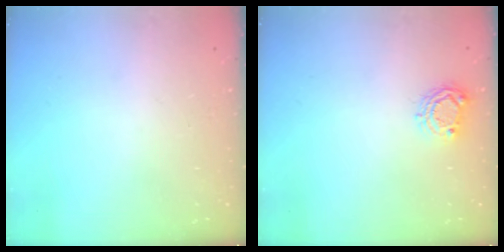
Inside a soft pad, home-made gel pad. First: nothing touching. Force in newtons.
{"total": 6.0, "press": 6.0, "slide": 0.4}